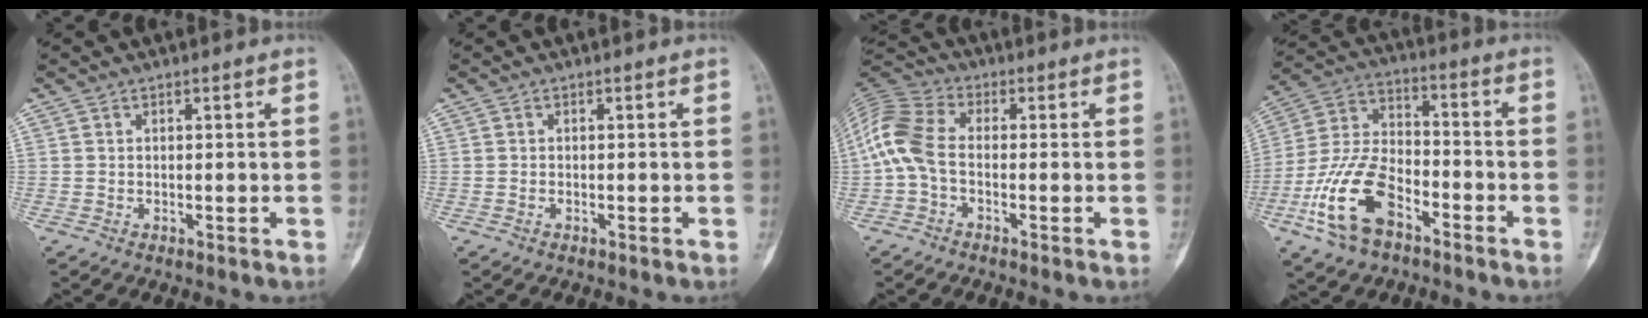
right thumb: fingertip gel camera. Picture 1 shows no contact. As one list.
[{"total": 0.0}, {"total": 9.5, "force": [-1.2, 5.5, 7.6], "torque": [-0.171, 0.025, -0.040]}, {"total": 16.2, "force": [-7.8, 8.7, 11.2], "torque": [-0.226, 0.045, -0.152]}]